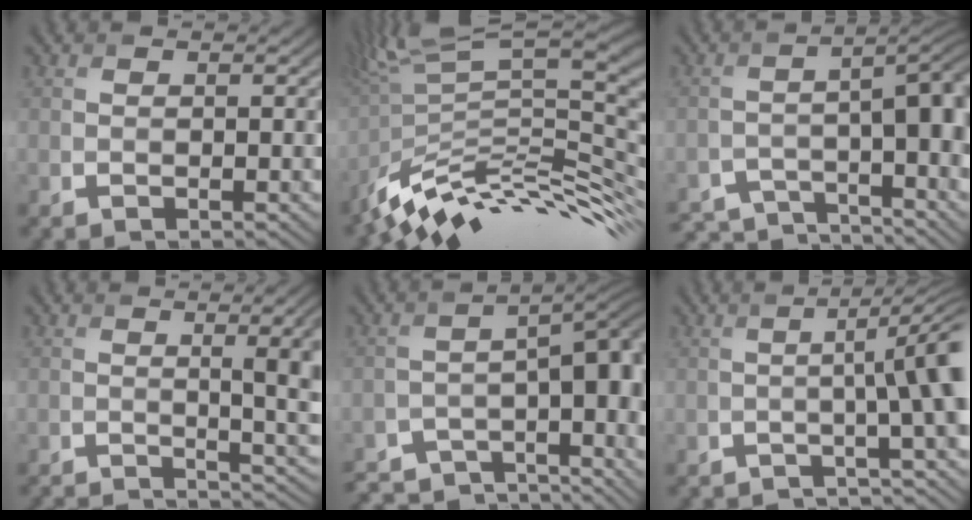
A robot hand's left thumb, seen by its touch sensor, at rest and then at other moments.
{"total": 12.7, "force": [-3.8, 3.6, 11.6], "torque": [-0.202, 0.022, -0.074]}
{"total": 8.2, "force": [-5.4, 2.1, 5.7], "torque": [-0.082, -0.006, -0.079]}
{"total": 9.9, "force": [-1.1, 3.3, 9.2], "torque": [-0.086, 0.002, -0.013]}
{"total": 10.7, "force": [-7.9, 3.7, 6.2], "torque": [-0.096, -0.014, -0.107]}
{"total": 7.5, "force": [-1.9, 1.3, 7.1], "torque": [-0.076, 0.006, -0.026]}